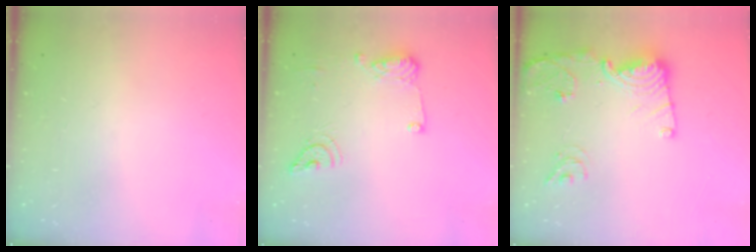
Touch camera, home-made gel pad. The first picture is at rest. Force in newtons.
{"total": 11.2, "press": 11.1, "slide": 1.5}
{"total": 14.6, "press": 14.6, "slide": 1.0}